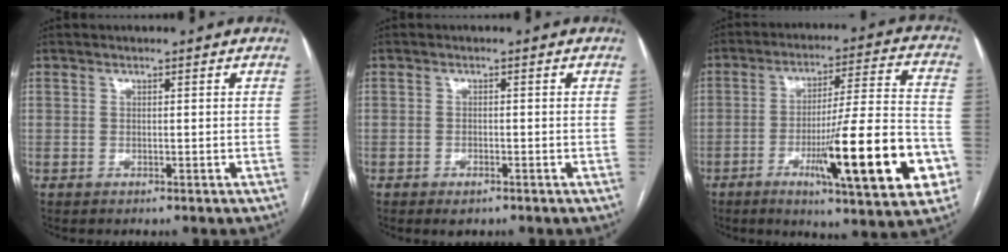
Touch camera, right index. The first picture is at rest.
{"total": 1.8, "force": [-1.2, 0.8, 1.1], "torque": [-0.017, 0.000, -0.014]}
{"total": 20.4, "force": [-7.1, 1.8, 19.1], "torque": [-0.260, -0.006, -0.102]}